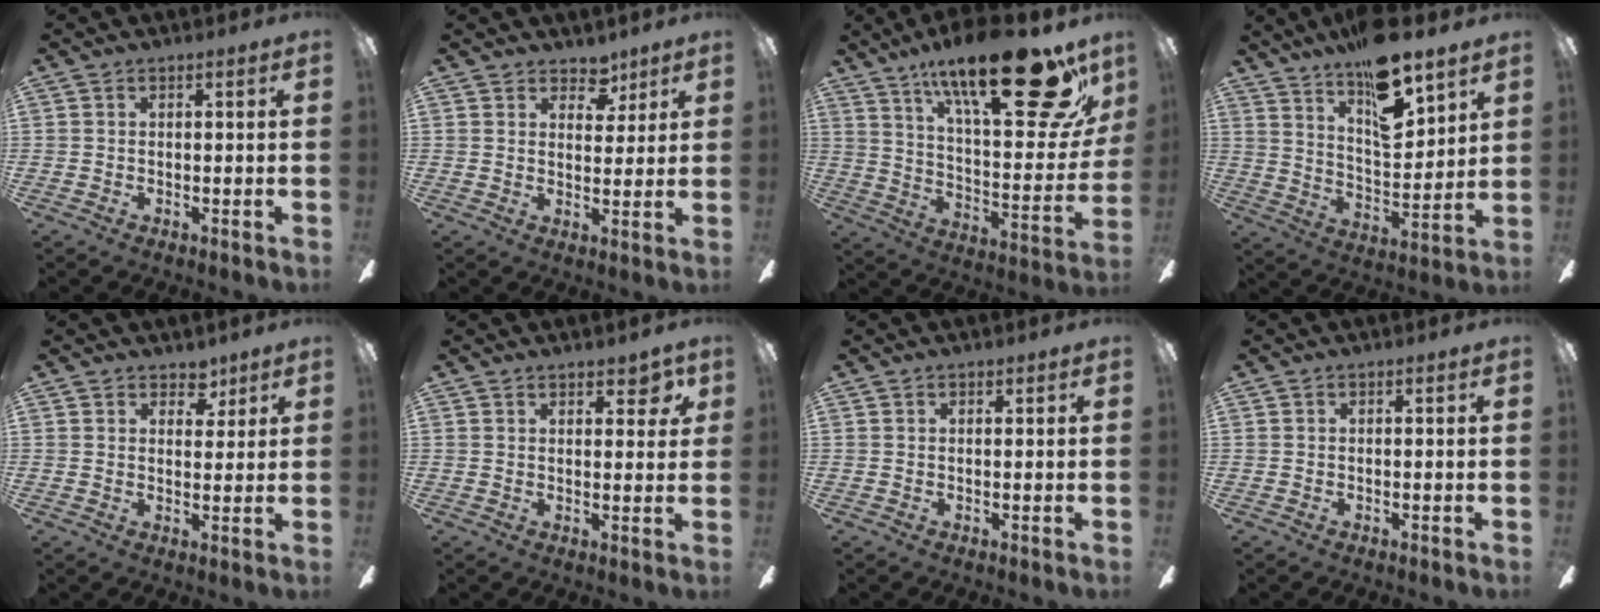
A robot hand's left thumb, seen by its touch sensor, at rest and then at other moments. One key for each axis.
{"total": 5.4, "fx": 4.1, "fy": 3.2, "fz": 1.5, "tx": -0.002, "ty": -0.022, "tz": 0.068}
{"total": 30.2, "fx": 19.3, "fy": 9.4, "fz": 21.2, "tx": -0.311, "ty": -0.117, "tz": 0.307}
{"total": 15.7, "fx": 12.2, "fy": 4.6, "fz": 8.8, "tx": -0.150, "ty": -0.075, "tz": 0.209}
{"total": 5.0, "fx": 3.9, "fy": 2.8, "fz": 1.4, "tx": 0.002, "ty": -0.022, "tz": 0.065}
{"total": 4.4, "fx": 3.1, "fy": 2.2, "fz": 2.3, "tx": -0.011, "ty": -0.015, "tz": 0.049}
{"total": 0.6, "fx": 0.4, "fy": 0.3, "fz": 0.1, "tx": 0.005, "ty": -0.002, "tz": 0.006}
{"total": 0.0}